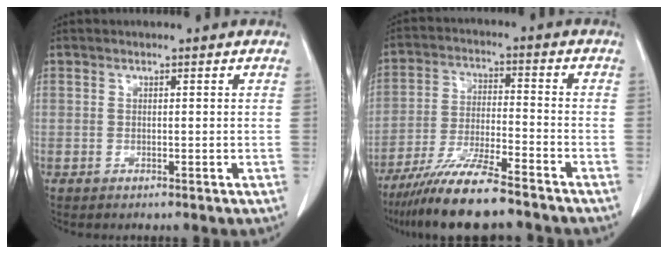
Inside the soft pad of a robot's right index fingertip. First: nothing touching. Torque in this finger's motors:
{"motor_torque": [0.88, -1.00, 0.78, 0.21]}